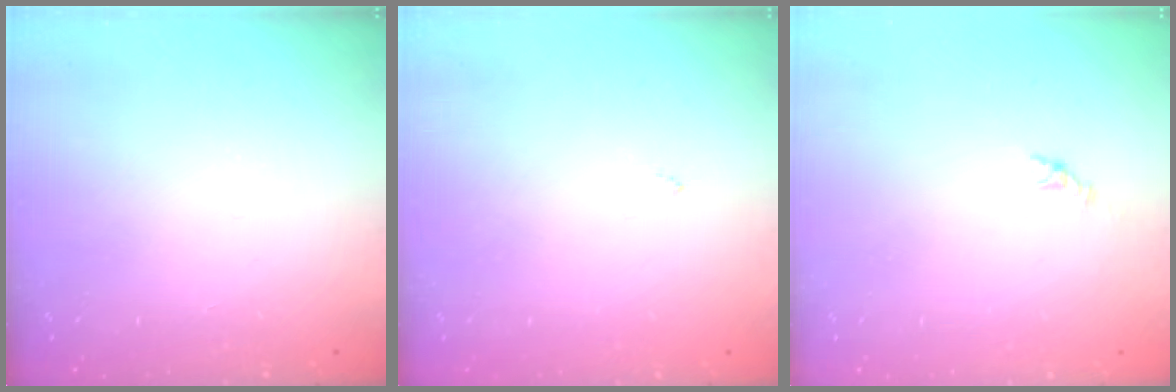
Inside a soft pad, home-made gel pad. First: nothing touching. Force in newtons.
{"total": 0.0}
{"total": 0.0}